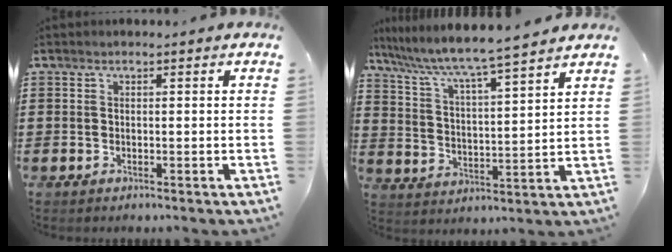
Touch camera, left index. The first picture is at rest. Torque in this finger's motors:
{"motor_torque": [2.14, 0.00, 0.47, 0.21]}